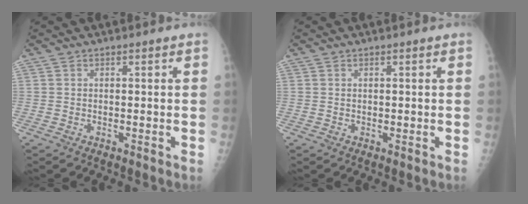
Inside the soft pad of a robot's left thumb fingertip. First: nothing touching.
{"total": 0.8, "force": [0.4, 0.5, 0.5], "torque": [-0.005, -0.002, 0.008]}